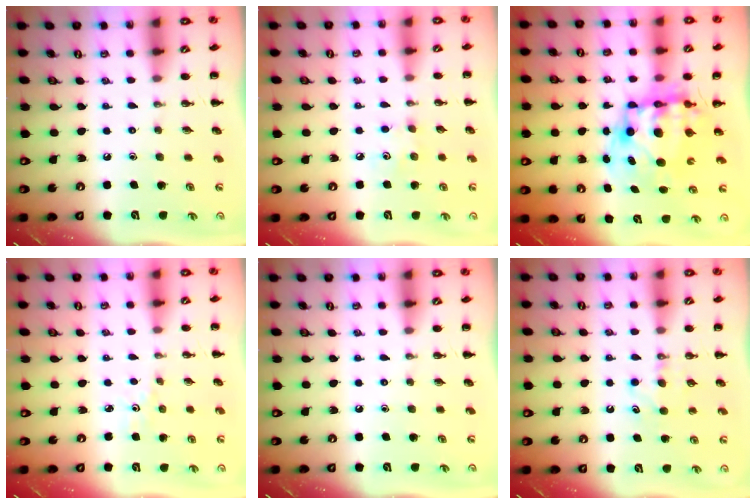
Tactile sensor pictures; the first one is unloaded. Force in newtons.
{"total": 3.9, "press": 3.7, "slide": 1.0}
{"total": 11.4, "press": 11.0, "slide": 2.9}
{"total": 1.7, "press": 1.7, "slide": 0.4}
{"total": 0.0}
{"total": 5.1, "press": 4.8, "slide": 1.5}